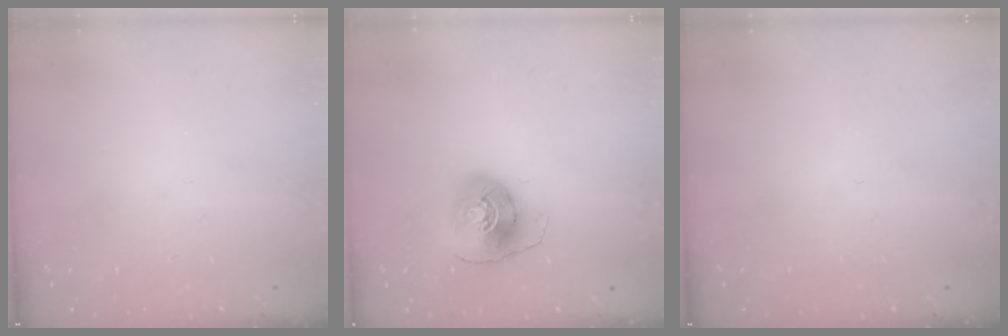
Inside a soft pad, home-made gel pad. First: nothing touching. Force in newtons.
{"total": 8.1, "press": 8.0, "slide": 1.2}
{"total": 0.0}